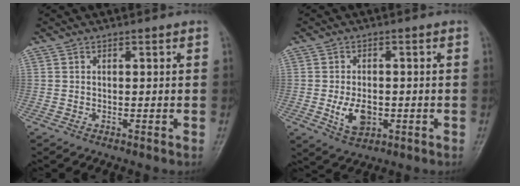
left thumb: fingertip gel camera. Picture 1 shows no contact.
{"total": 6.0, "force": [-1.2, 3.8, 4.4], "torque": [-0.071, -0.004, -0.015]}